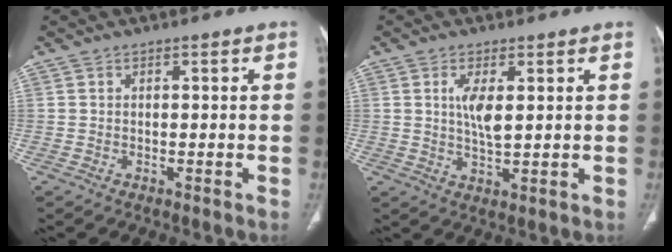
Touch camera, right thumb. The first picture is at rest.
{"total": 5.3, "force": [1.4, 1.7, 4.8], "torque": [-0.098, -0.017, 0.028]}